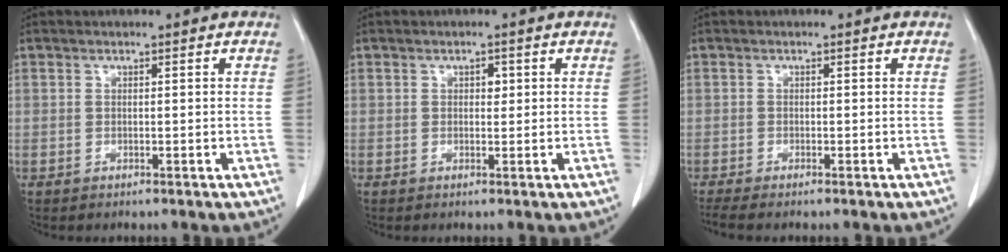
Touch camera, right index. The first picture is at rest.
{"total": 1.1, "force": [0.3, 0.7, 0.8], "torque": [-0.008, 0.001, 0.003]}
{"total": 3.3, "force": [-2.8, 0.1, 1.7], "torque": [-0.029, -0.009, -0.046]}